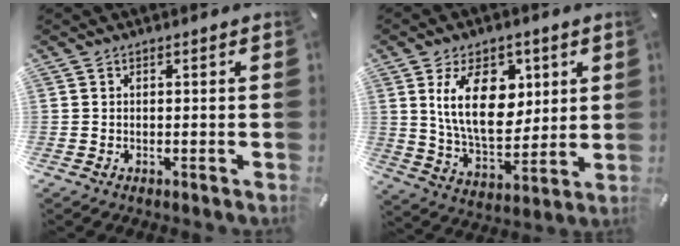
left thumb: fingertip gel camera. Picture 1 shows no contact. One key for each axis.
{"total": 16.5, "fx": 5.2, "fy": 10.5, "fz": 11.6, "tx": -0.217, "ty": -0.002, "tz": 0.088}